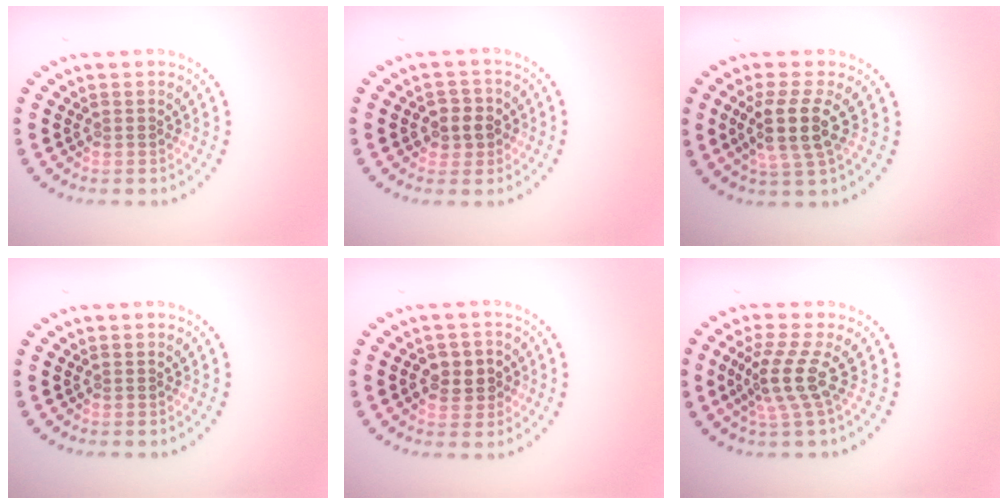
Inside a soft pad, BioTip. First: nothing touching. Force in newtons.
{"total": 2.3, "press": 2.2, "slide": 0.7}
{"total": 4.0, "press": 3.3, "slide": 2.2}
{"total": 0.0}
{"total": 2.8, "press": 2.8, "slide": 0.4}
{"total": 3.6, "press": 2.6, "slide": 2.4}